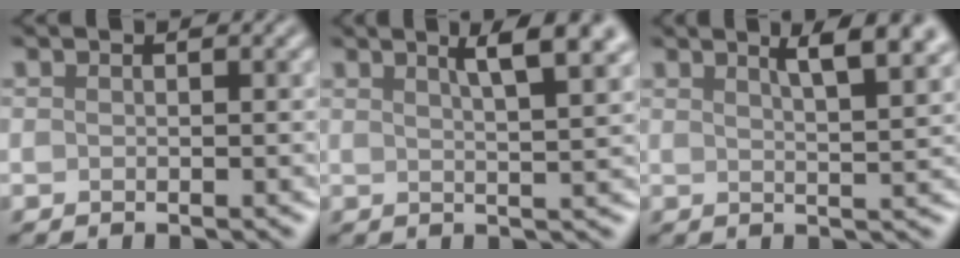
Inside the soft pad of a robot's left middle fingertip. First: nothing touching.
{"total": 5.7, "force": [3.2, 1.5, 4.5], "torque": [-0.036, 0.021, 0.025]}
{"total": 6.2, "force": [3.7, 1.9, 4.6], "torque": [-0.032, 0.023, 0.029]}